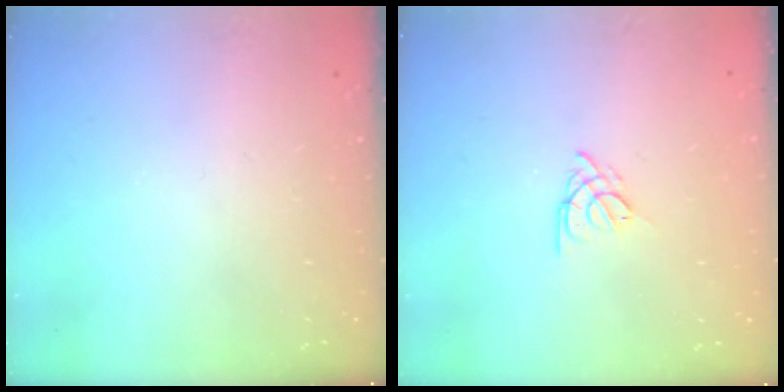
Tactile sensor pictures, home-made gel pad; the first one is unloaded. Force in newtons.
{"total": 3.7, "press": 3.6, "slide": 0.8}